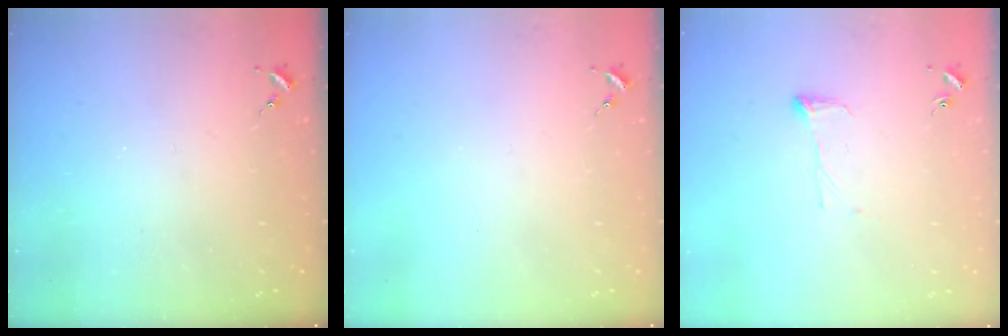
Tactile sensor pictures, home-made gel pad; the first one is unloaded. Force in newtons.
{"total": 0.0}
{"total": 5.5, "press": 5.5, "slide": 0.7}